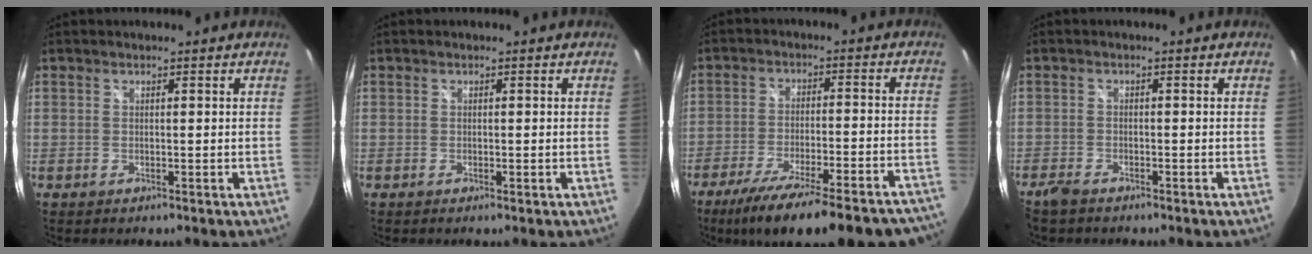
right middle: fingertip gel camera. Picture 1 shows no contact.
{"total": 0.6, "force": [-0.2, 0.1, 0.6], "torque": [-0.008, 0.001, -0.003]}
{"total": 25.8, "force": [-21.5, 4.3, 13.6], "torque": [-0.225, -0.061, -0.299]}
{"total": 2.9, "force": [-2.5, 0.9, 1.2], "torque": [-0.036, -0.007, -0.051]}